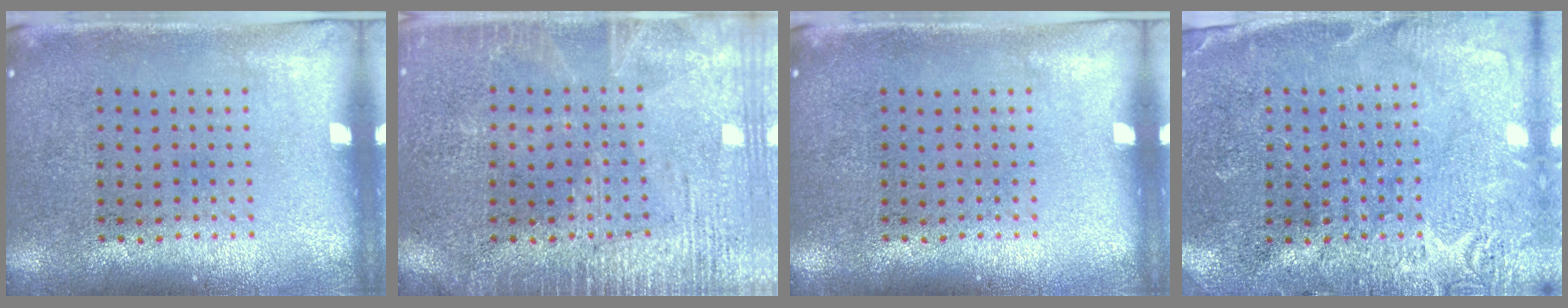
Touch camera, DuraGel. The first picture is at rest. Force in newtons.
{"total": 3.5, "press": 3.5, "slide": 0.5}
{"total": 0.0}
{"total": 2.7, "press": 2.7, "slide": 0.4}